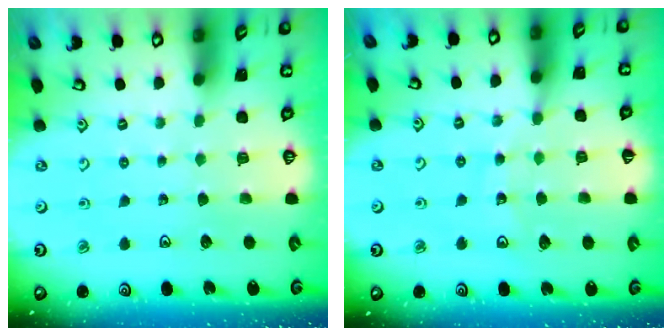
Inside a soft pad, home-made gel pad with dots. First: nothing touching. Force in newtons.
{"total": 10.9, "press": 10.4, "slide": 3.4}